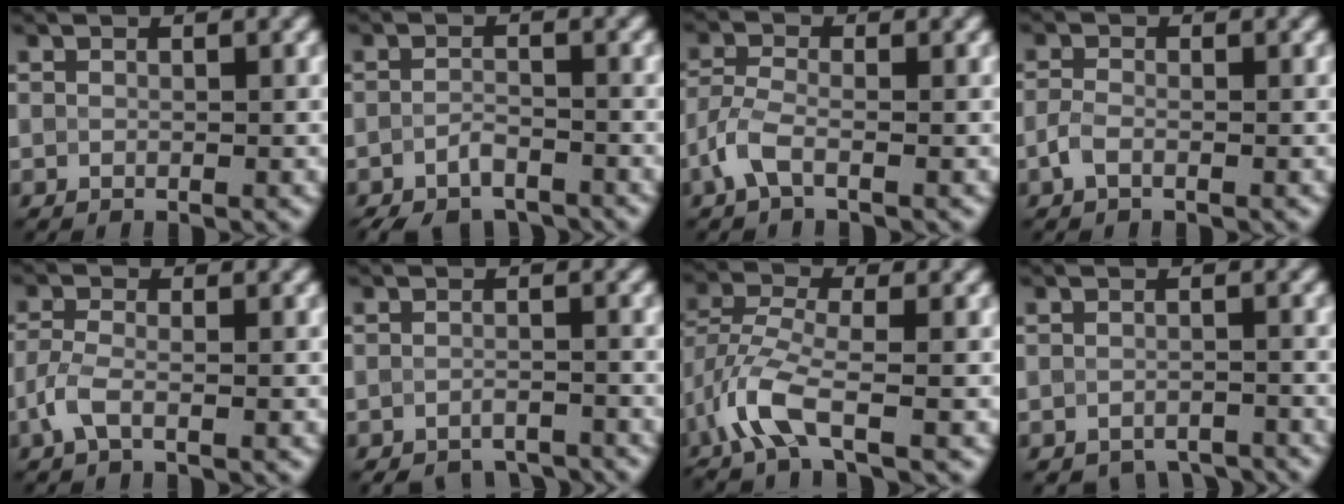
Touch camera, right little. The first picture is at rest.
{"total": 3.7, "force": [-2.8, 1.6, 1.9], "torque": [-0.031, -0.005, -0.052]}
{"total": 2.5, "force": [-1.3, 0.9, 1.9], "torque": [-0.049, 0.002, -0.038]}
{"total": 1.5, "force": [-0.8, 0.7, 1.0], "torque": [-0.025, 0.001, -0.021]}
{"total": 2.2, "force": [-1.0, 0.8, 1.8], "torque": [-0.045, 0.000, -0.029]}
{"total": 3.0, "force": [-2.7, 0.8, 0.9], "torque": [-0.013, -0.006, -0.039]}
{"total": 5.2, "force": [-2.7, 1.6, 4.1], "torque": [-0.102, -0.007, -0.068]}
{"total": 3.0, "force": [-2.7, 1.1, 0.8], "torque": [-0.007, -0.009, -0.036]}